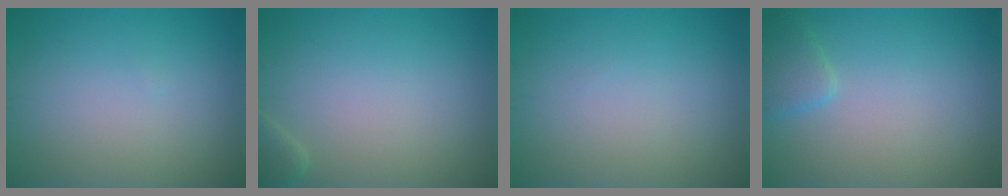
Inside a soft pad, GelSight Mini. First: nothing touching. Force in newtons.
{"total": 1.2, "press": 1.2, "slide": 0.2}
{"total": 0.0}
{"total": 1.9, "press": 1.9, "slide": 0.1}